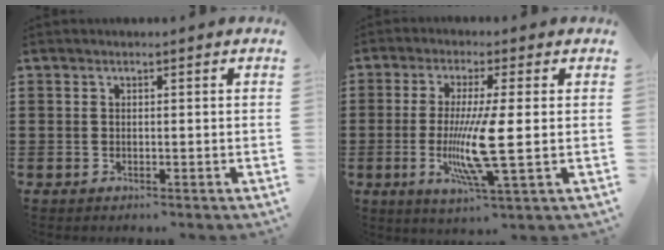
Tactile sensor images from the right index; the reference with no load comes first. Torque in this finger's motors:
{"motor_torque": [2.14, 0.00, 1.01, 0.21]}